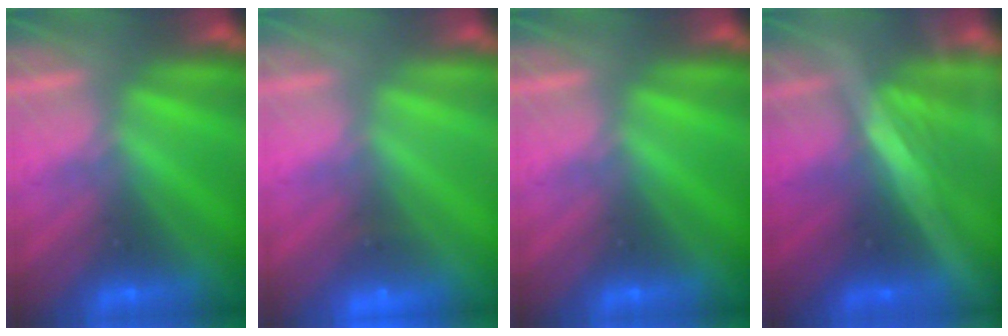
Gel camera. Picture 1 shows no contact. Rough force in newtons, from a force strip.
{"total": 2.0}
{"total": 0.0}
{"total": 1.2}